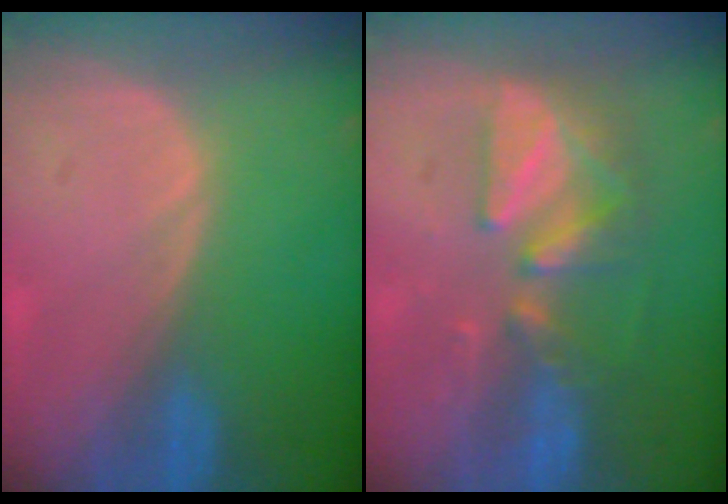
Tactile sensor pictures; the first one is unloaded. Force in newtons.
{"total": 8.6, "press": 7.7, "slide": 3.8}